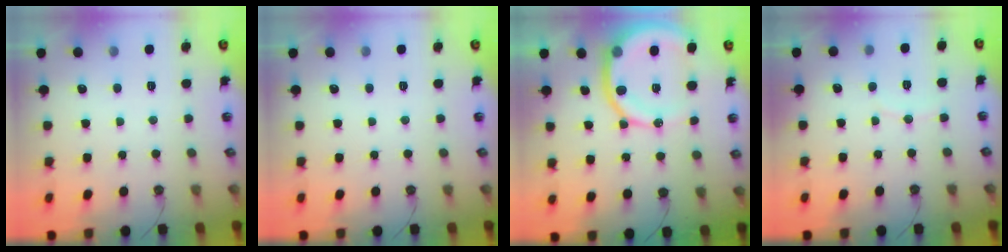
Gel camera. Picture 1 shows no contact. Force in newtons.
{"total": 0.0}
{"total": 15.4, "press": 15.2, "slide": 2.1}
{"total": 3.9, "press": 3.9, "slide": 0.5}